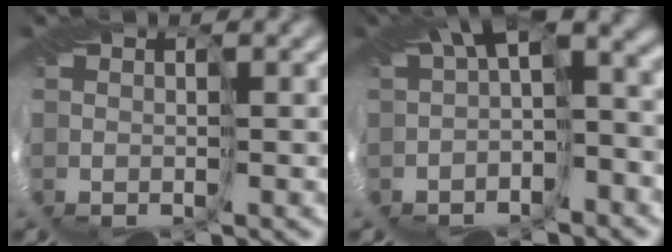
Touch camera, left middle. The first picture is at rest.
{"total": 8.4, "force": [0.6, 4.0, 7.4], "torque": [-0.109, 0.005, 0.005]}